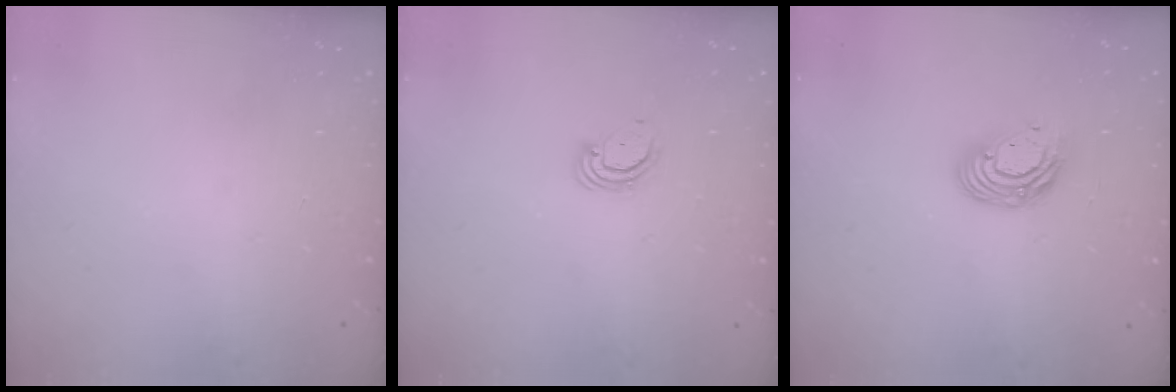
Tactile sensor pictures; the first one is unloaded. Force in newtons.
{"total": 2.9, "press": 2.9, "slide": 0.2}
{"total": 9.8, "press": 9.8, "slide": 0.9}